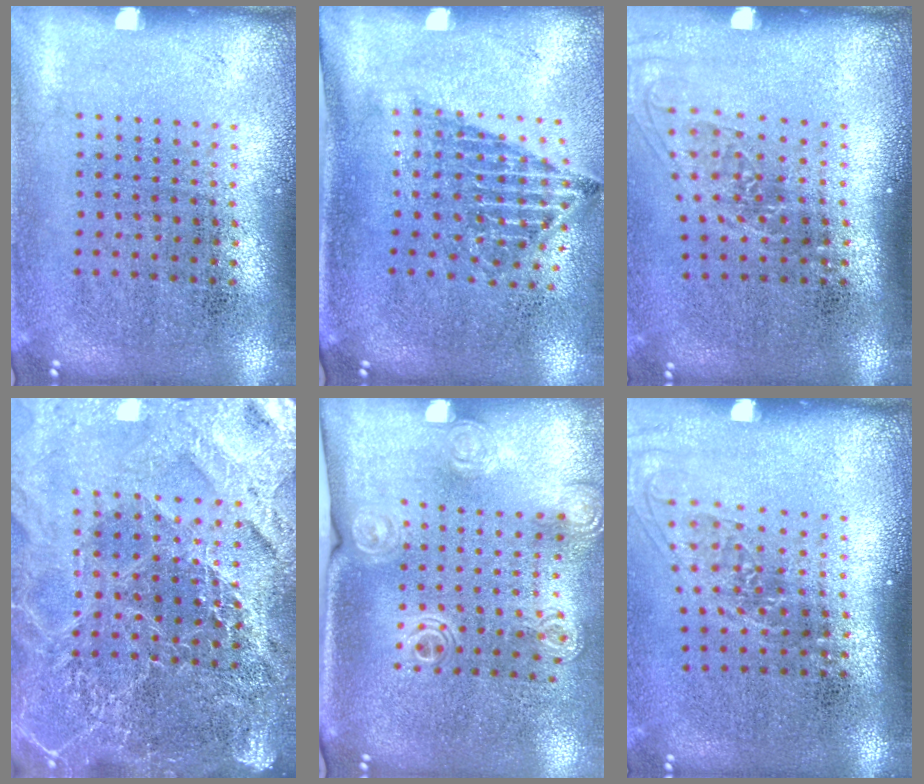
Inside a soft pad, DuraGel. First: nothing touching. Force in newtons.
{"total": 1.6, "press": 1.2, "slide": 1.0}
{"total": 1.3, "press": 1.1, "slide": 0.8}
{"total": 5.1, "press": 4.6, "slide": 2.3}
{"total": 1.5, "press": 1.4, "slide": 0.6}
{"total": 1.3, "press": 1.1, "slide": 0.8}